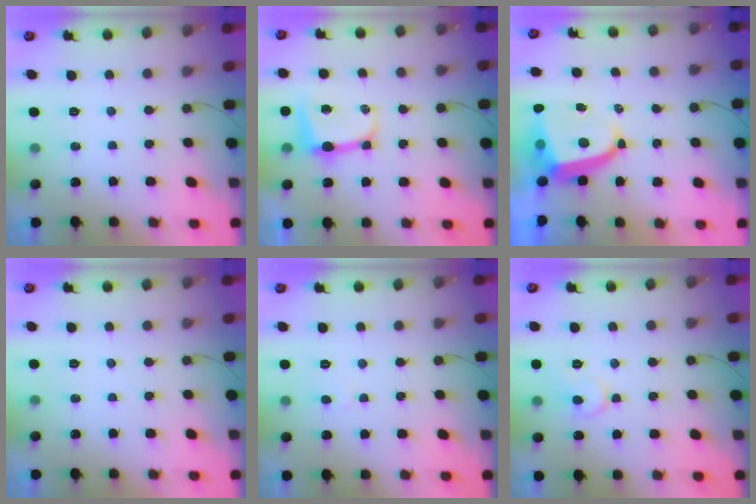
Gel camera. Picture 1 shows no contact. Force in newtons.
{"total": 8.5, "press": 8.5, "slide": 0.7}
{"total": 6.8, "press": 6.8, "slide": 1.0}
{"total": 0.0}
{"total": 2.0, "press": 2.0, "slide": 0.2}
{"total": 6.7, "press": 6.6, "slide": 0.7}